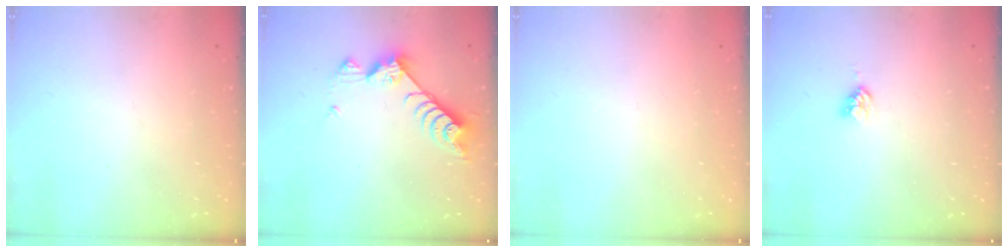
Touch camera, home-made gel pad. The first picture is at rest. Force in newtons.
{"total": 7.6, "press": 7.6, "slide": 0.6}
{"total": 0.0}
{"total": 3.9, "press": 3.9, "slide": 0.4}